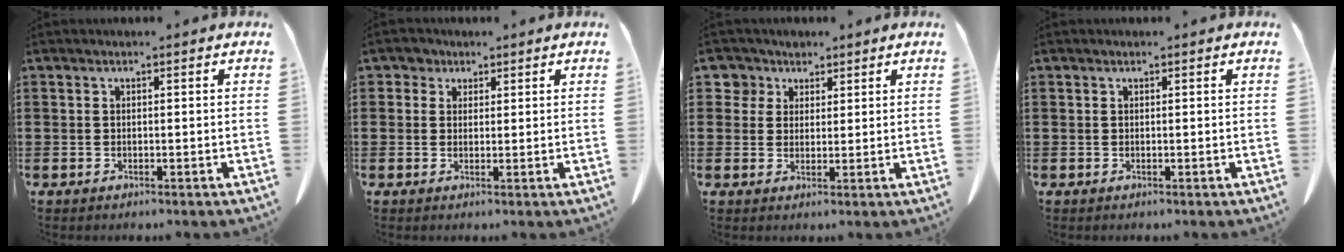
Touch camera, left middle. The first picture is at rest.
{"total": 2.1, "force": [1.3, 1.6, 0.3], "torque": [-0.014, 0.010, 0.023]}
{"total": 4.1, "force": [2.5, 3.2, 0.5], "torque": [-0.023, 0.009, 0.043]}
{"total": 0.0}